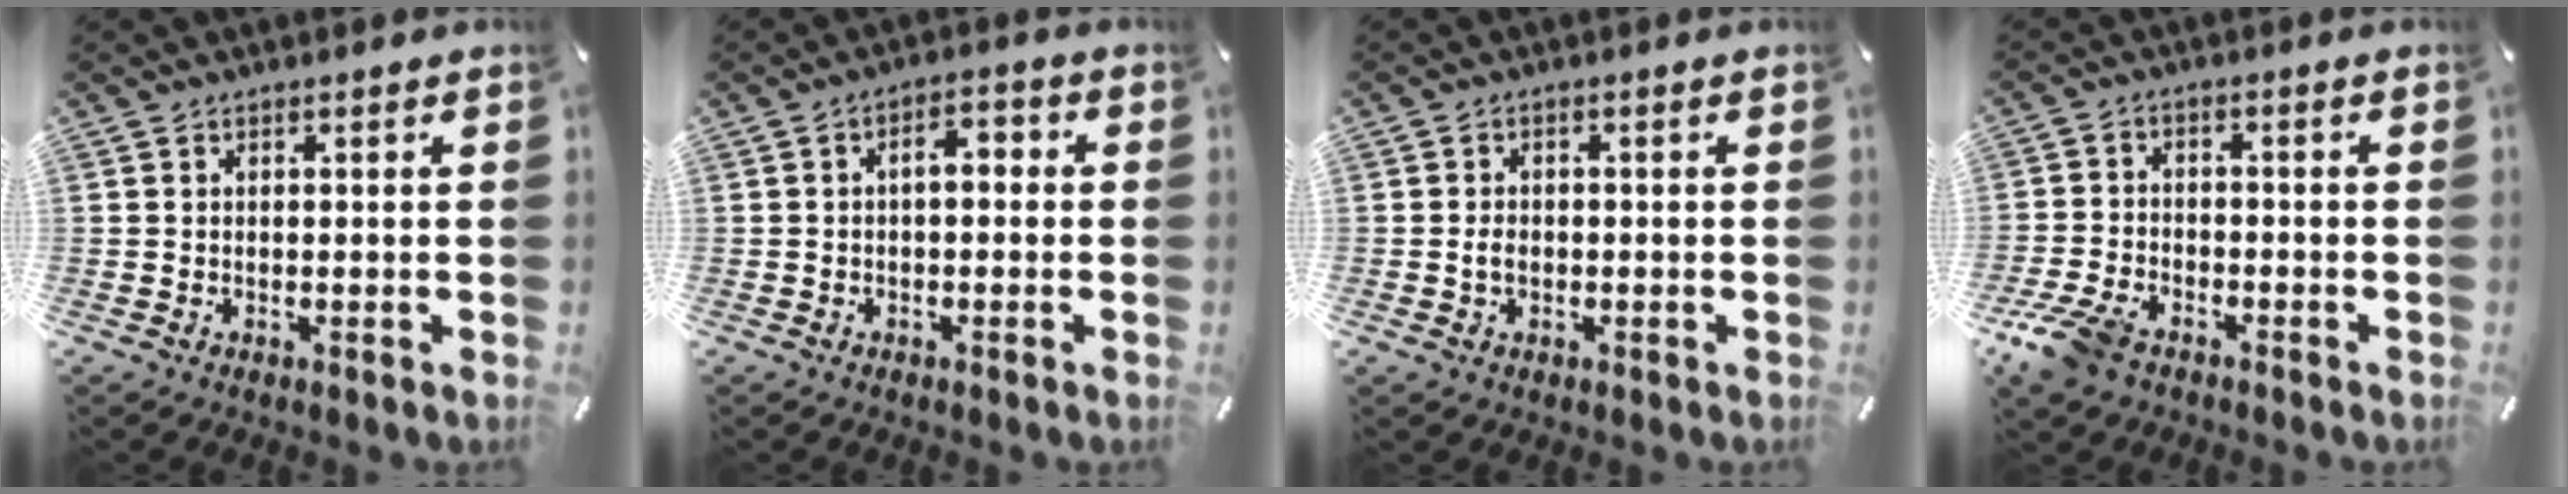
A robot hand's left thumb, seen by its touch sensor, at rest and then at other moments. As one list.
[{"total": 4.3, "force": [-1.0, 2.3, 3.5], "torque": [-0.057, 0.016, -0.023]}, {"total": 2.5, "force": [-0.5, 1.8, 1.7], "torque": [-0.032, 0.005, -0.010]}, {"total": 7.2, "force": [-5.0, 3.9, 3.5], "torque": [-0.086, 0.017, -0.099]}]